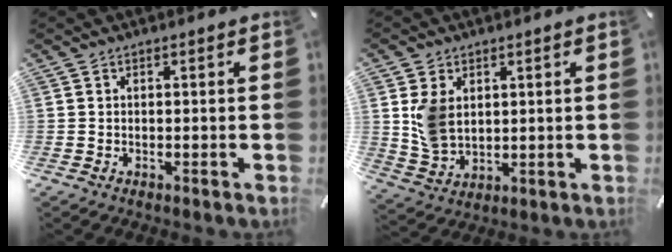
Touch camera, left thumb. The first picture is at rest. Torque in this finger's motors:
{"motor_torque": [0.23, 0.09, 0.30, 0.07, 0.13]}